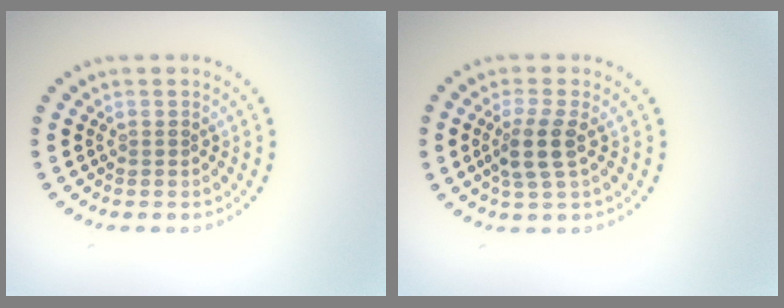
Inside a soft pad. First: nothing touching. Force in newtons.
{"total": 2.7, "press": 2.3, "slide": 1.4}